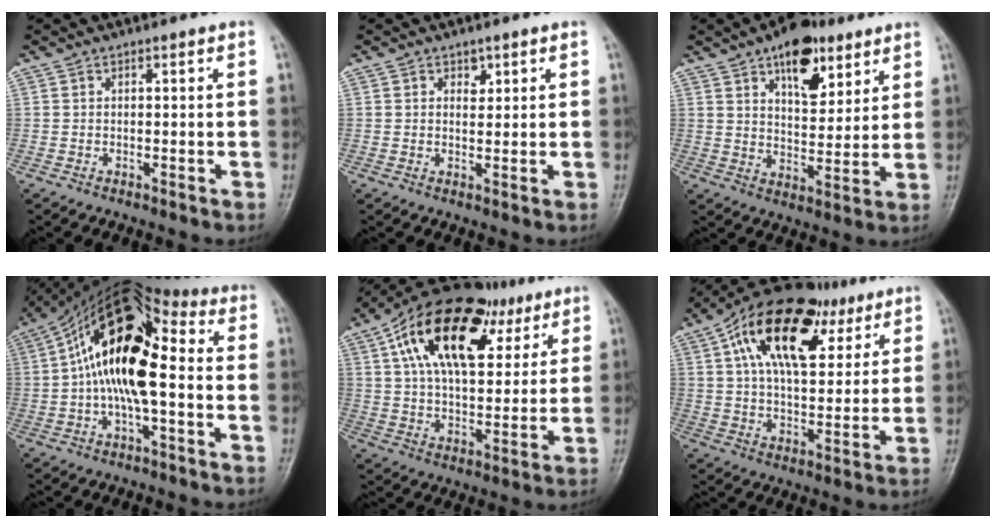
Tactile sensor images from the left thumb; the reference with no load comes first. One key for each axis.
{"total": 2.2, "fx": 1.0, "fy": 1.7, "fz": 1.1, "tx": -0.002, "ty": -0.004, "tz": 0.013}
{"total": 13.0, "fx": 7.3, "fy": 6.9, "fz": 8.3, "tx": -0.088, "ty": -0.033, "tz": 0.114}
{"total": 18.0, "fx": 0.3, "fy": 7.9, "fz": 16.2, "tx": -0.276, "ty": 0.043, "tz": -0.007}
{"total": 24.4, "fx": 10.5, "fy": 13.2, "fz": 17.6, "tx": -0.272, "ty": 0.007, "tz": 0.172}
{"total": 22.7, "fx": 9.9, "fy": 12.2, "fz": 16.5, "tx": -0.249, "ty": 0.003, "tz": 0.162}